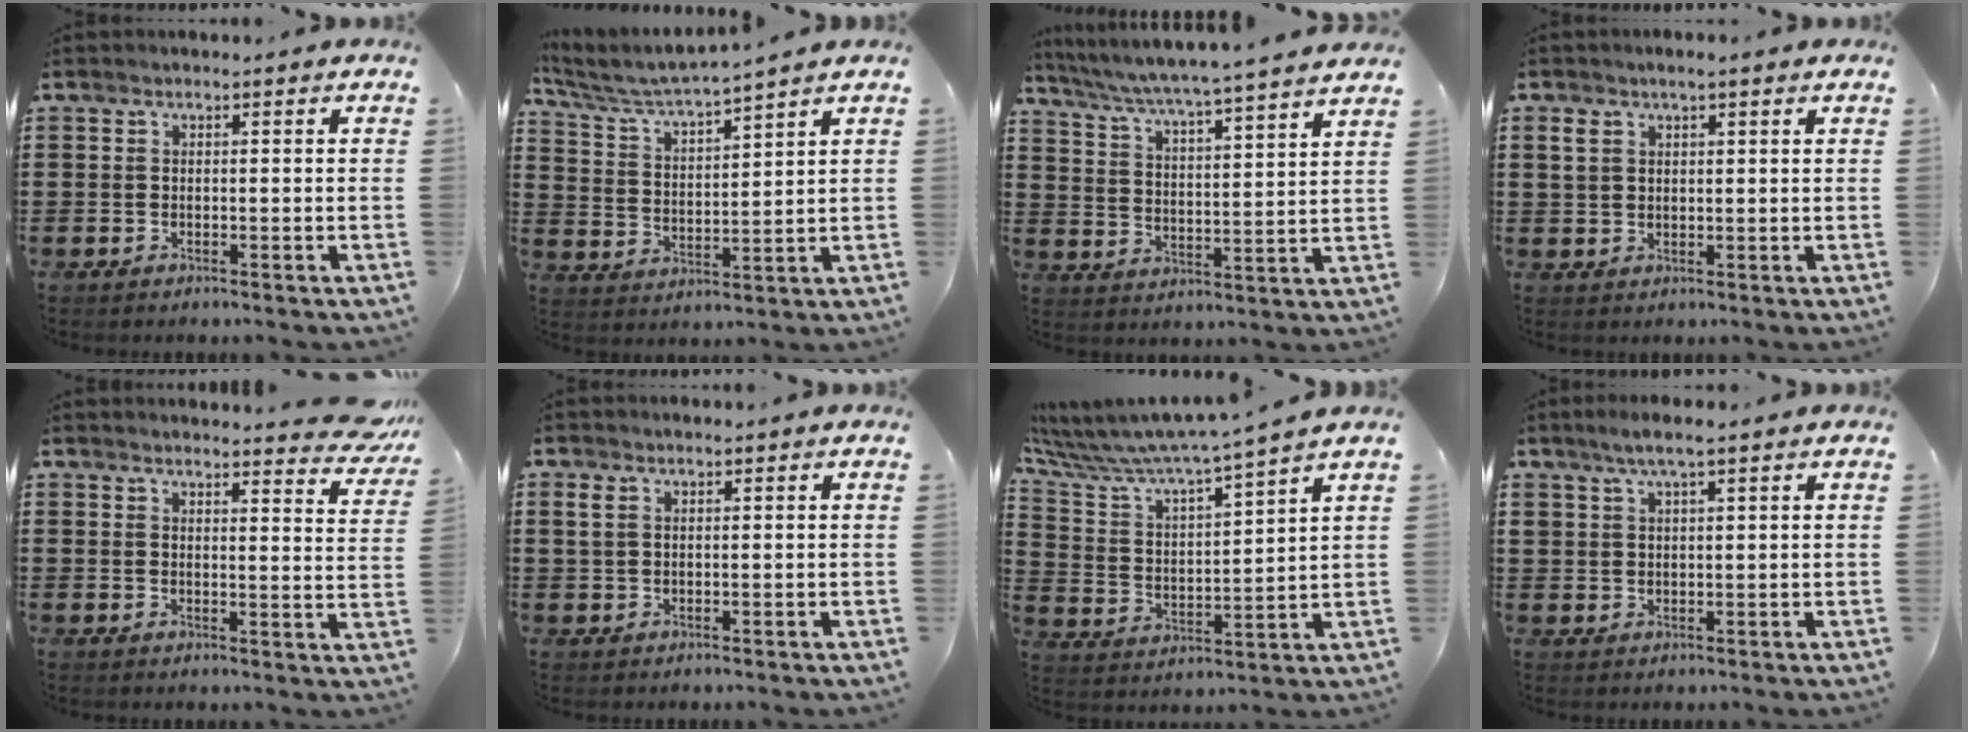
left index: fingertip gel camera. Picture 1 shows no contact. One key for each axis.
{"total": 4.4, "fx": 4.1, "fy": -0.4, "fz": 1.5, "tx": -0.052, "ty": -0.035, "tz": 0.065}
{"total": 4.4, "fx": 3.9, "fy": -1.0, "fz": 1.7, "tx": -0.054, "ty": -0.038, "tz": 0.057}
{"total": 2.5, "fx": 1.5, "fy": 1.1, "fz": 1.6, "tx": -0.034, "ty": 0.007, "tz": 0.027}
{"total": 4.2, "fx": 4.0, "fy": -0.1, "fz": 1.4, "tx": -0.026, "ty": -0.021, "tz": 0.069}
{"total": 1.6, "fx": 0.8, "fy": 0.9, "fz": 1.0, "tx": -0.025, "ty": 0.004, "tz": 0.016}
{"total": 6.4, "fx": 6.1, "fy": 0.1, "fz": 2.0, "tx": -0.072, "ty": -0.050, "tz": 0.099}
{"total": 3.3, "fx": 2.1, "fy": 0.9, "fz": 2.4, "tx": -0.049, "ty": 0.004, "tz": 0.037}